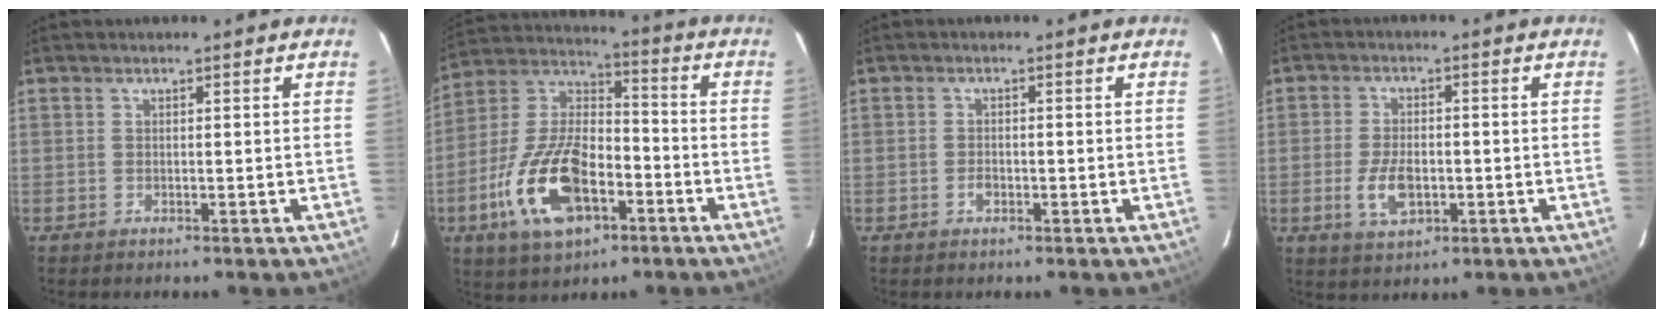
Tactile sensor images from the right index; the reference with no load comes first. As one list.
[{"total": 16.5, "force": [-6.8, 7.5, 13.1], "torque": [-0.276, 0.010, -0.118]}, {"total": 0.6, "force": [-0.3, 0.4, 0.4], "torque": [-0.010, 0.001, -0.004]}, {"total": 5.8, "force": [-1.6, 2.8, 4.8], "torque": [-0.098, -0.003, -0.023]}]